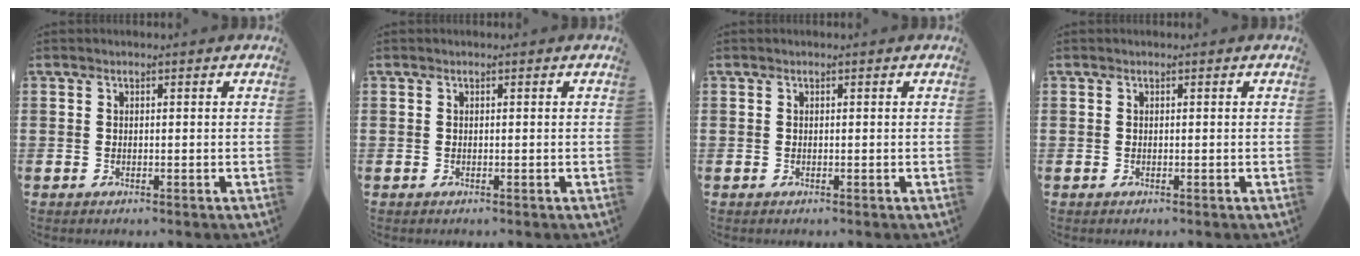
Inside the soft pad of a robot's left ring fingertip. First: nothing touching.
{"total": 0.0}
{"total": 0.0}
{"total": 0.0}